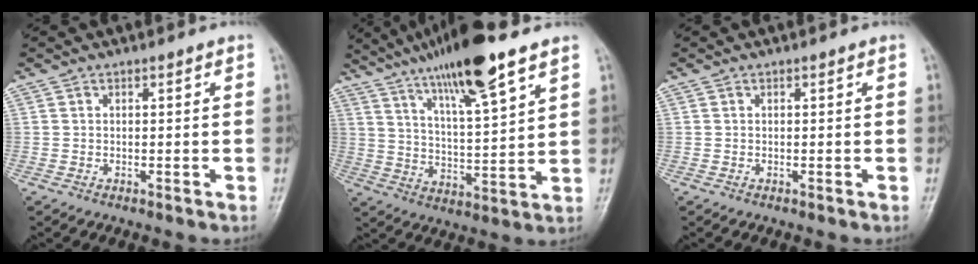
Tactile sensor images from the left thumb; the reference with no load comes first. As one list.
[{"total": 16.8, "force": [11.1, 2.4, 12.3], "torque": [-0.201, -0.047, 0.194]}, {"total": 0.0}]